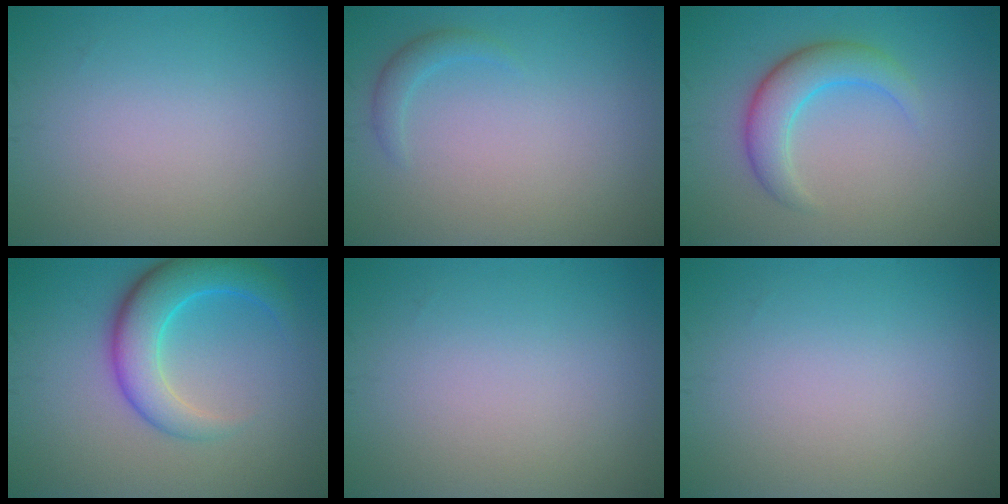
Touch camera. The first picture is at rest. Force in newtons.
{"total": 1.3, "press": 1.3, "slide": 0.2}
{"total": 4.0, "press": 4.0, "slide": 0.1}
{"total": 6.0, "press": 6.0, "slide": 0.2}
{"total": 0.0}
{"total": 0.0}